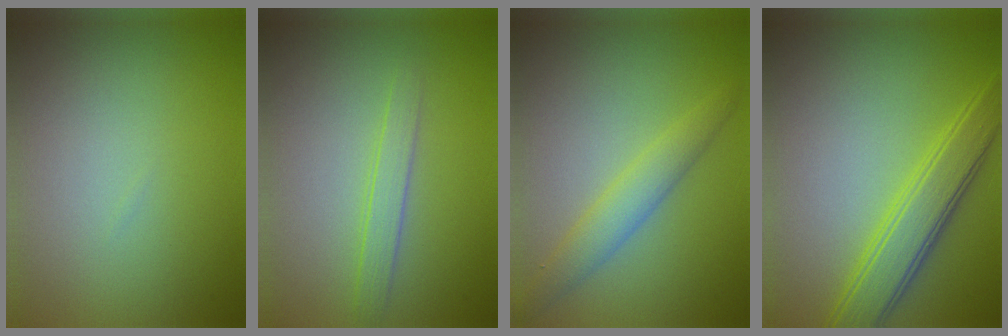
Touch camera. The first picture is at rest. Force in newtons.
{"total": 1.7, "press": 1.7, "slide": 0.1}
{"total": 2.8, "press": 2.8, "slide": 0.0}
{"total": 4.6, "press": 4.6, "slide": 0.2}